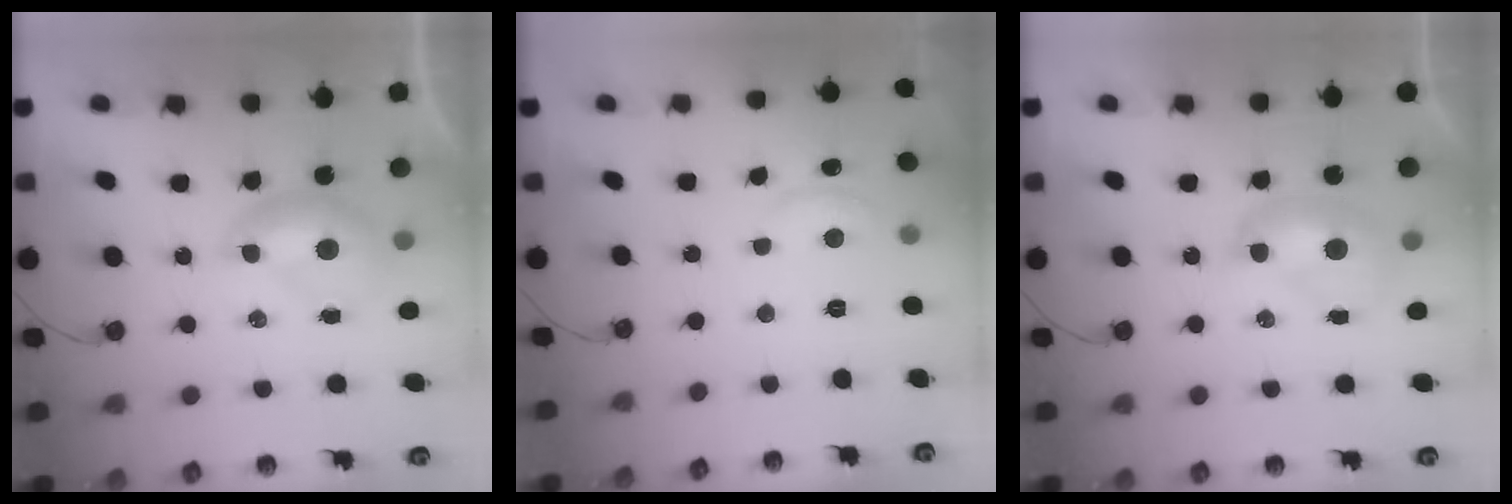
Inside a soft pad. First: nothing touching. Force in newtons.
{"total": 1.4, "press": 1.0, "slide": 1.0}
{"total": 1.9, "press": 1.9, "slide": 0.2}